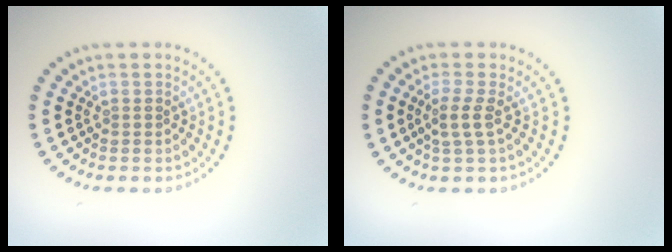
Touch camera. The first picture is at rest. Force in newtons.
{"total": 1.9, "press": 1.4, "slide": 1.2}